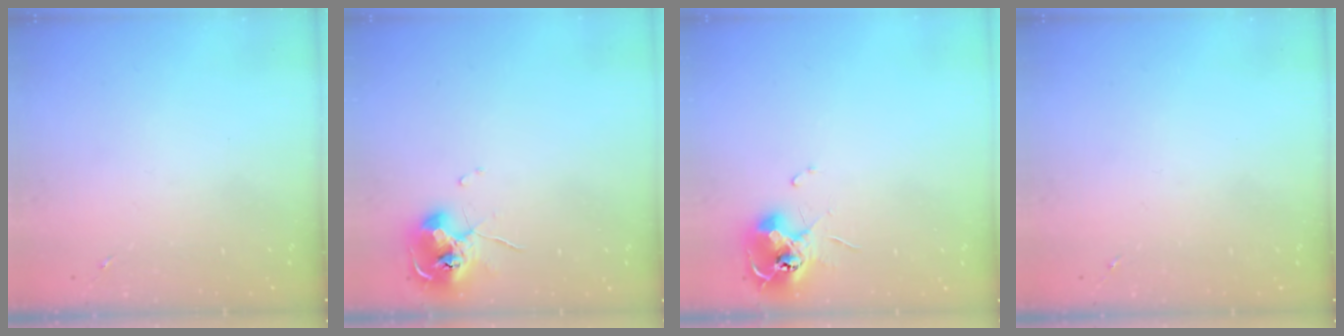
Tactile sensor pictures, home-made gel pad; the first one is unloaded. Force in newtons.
{"total": 10.1, "press": 9.9, "slide": 1.5}
{"total": 11.7, "press": 11.7, "slide": 0.9}
{"total": 0.0}